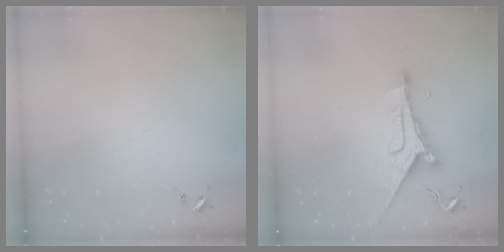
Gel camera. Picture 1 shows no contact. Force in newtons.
{"total": 9.9, "press": 9.9, "slide": 0.6}